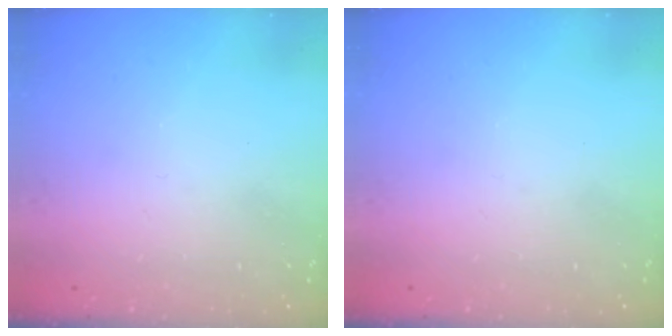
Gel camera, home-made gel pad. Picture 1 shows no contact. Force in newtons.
{"total": 0.0}